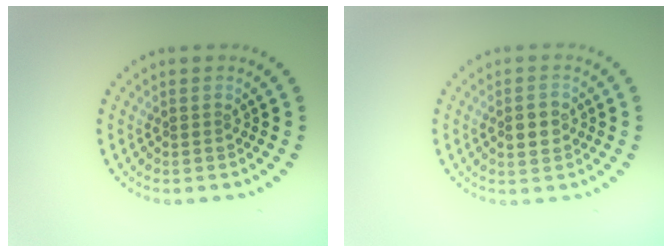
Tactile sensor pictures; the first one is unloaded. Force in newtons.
{"total": 2.6, "press": 2.6, "slide": 0.1}